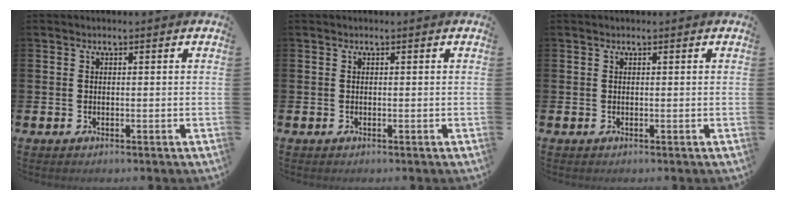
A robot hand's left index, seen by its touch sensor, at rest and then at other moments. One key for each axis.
{"total": 0.0}
{"total": 0.0}